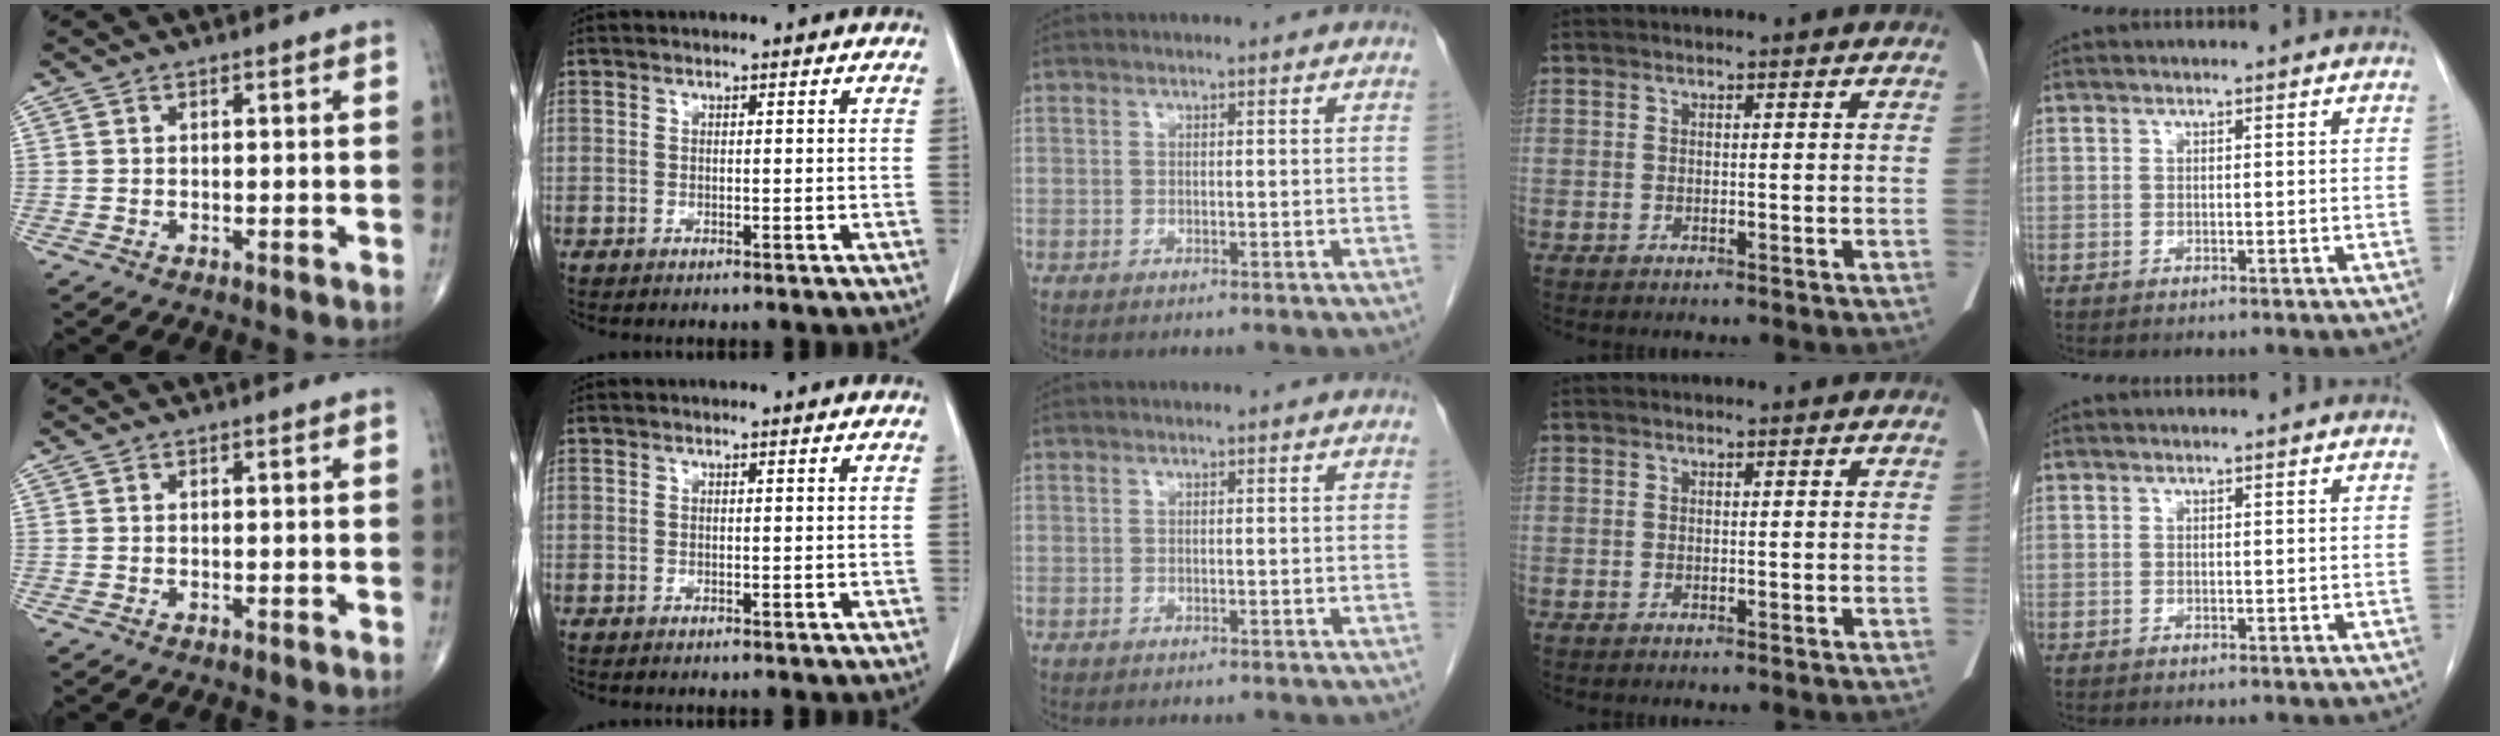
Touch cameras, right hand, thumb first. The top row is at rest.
{}